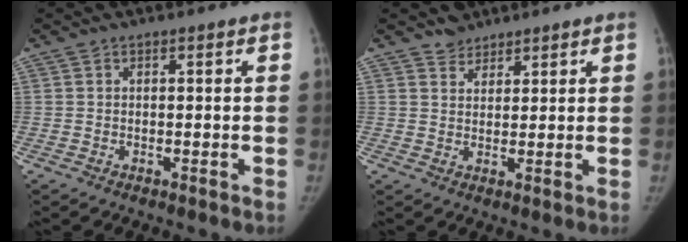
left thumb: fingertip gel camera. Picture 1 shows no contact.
{"total": 3.0, "force": [2.5, 1.6, 0.0], "torque": [0.020, -0.017, 0.037]}